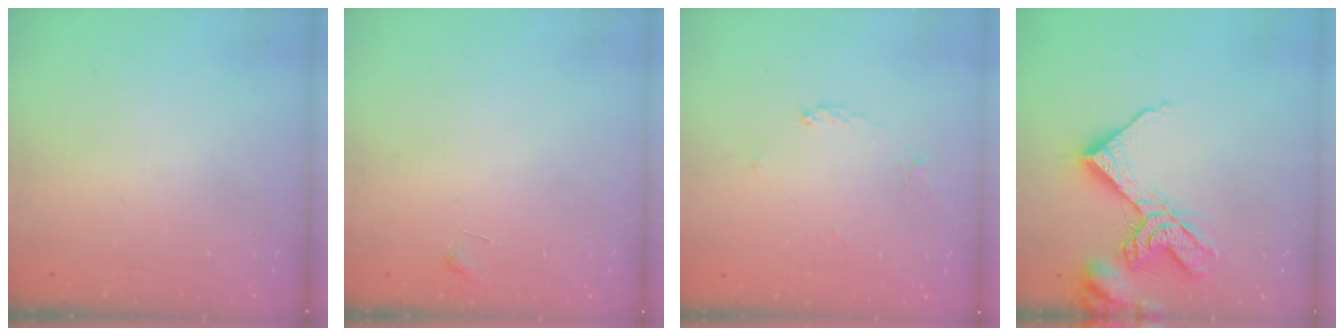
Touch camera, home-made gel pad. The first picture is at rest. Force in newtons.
{"total": 3.9, "press": 3.9, "slide": 0.3}
{"total": 2.0, "press": 2.0, "slide": 0.2}
{"total": 14.0, "press": 13.9, "slide": 1.5}